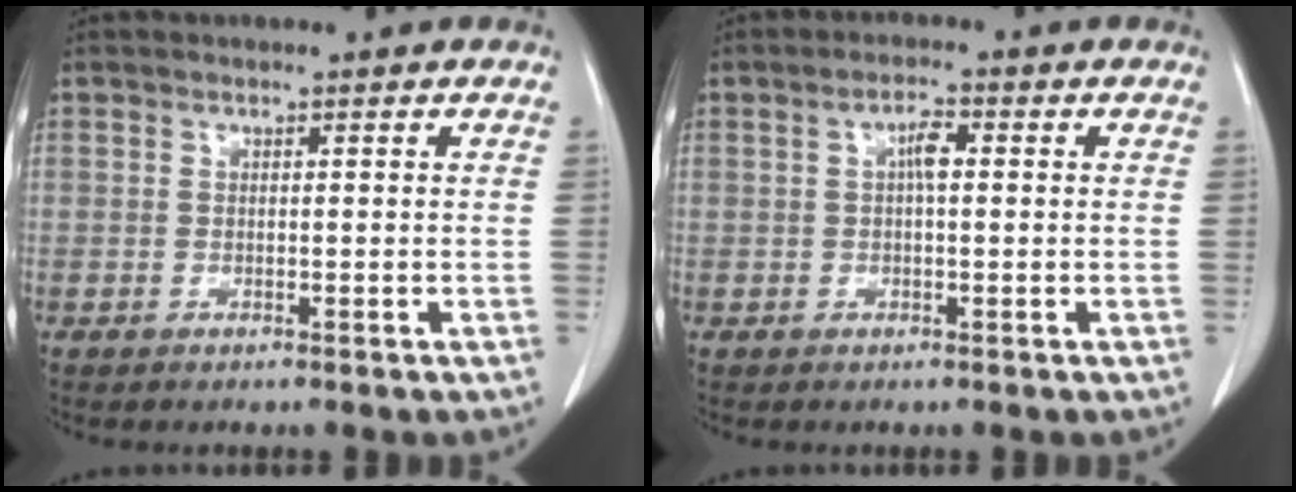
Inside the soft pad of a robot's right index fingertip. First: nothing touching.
{"total": 2.8, "force": [0.4, 0.8, 2.7], "torque": [-0.048, 0.008, 0.005]}